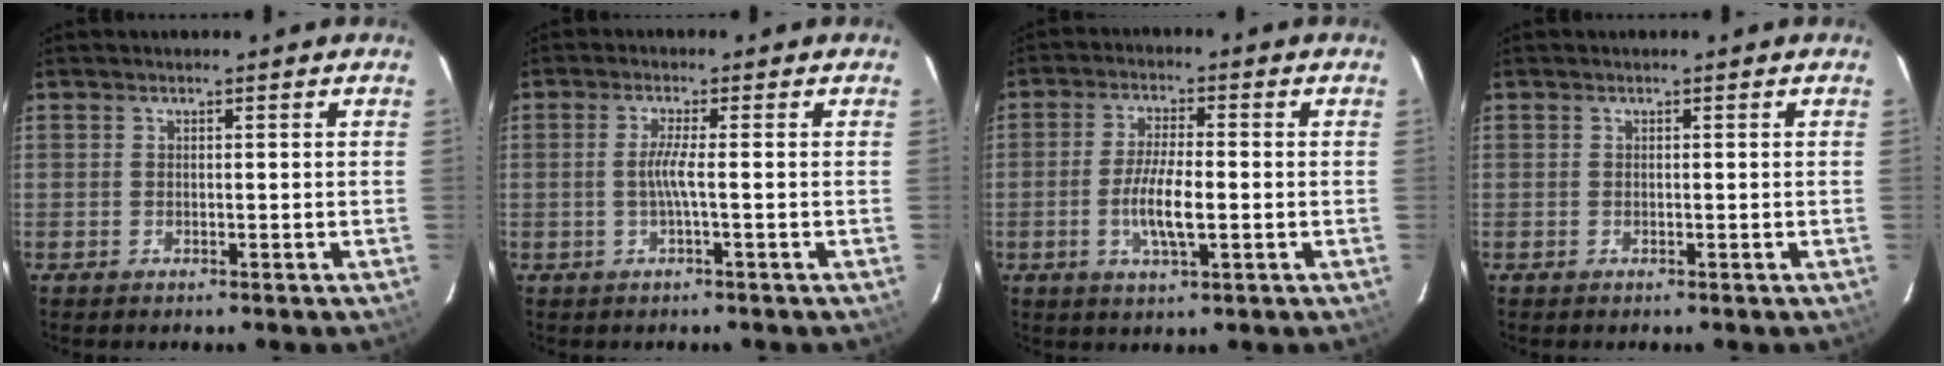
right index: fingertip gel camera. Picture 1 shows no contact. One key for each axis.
{"total": 2.8, "fx": -0.6, "fy": -0.6, "fz": 2.6, "tx": -0.055, "ty": -0.003, "tz": -0.013}
{"total": 7.2, "fx": -1.6, "fy": 1.8, "fz": 6.8, "tx": -0.134, "ty": -0.005, "tz": -0.030}
{"total": 0.0}